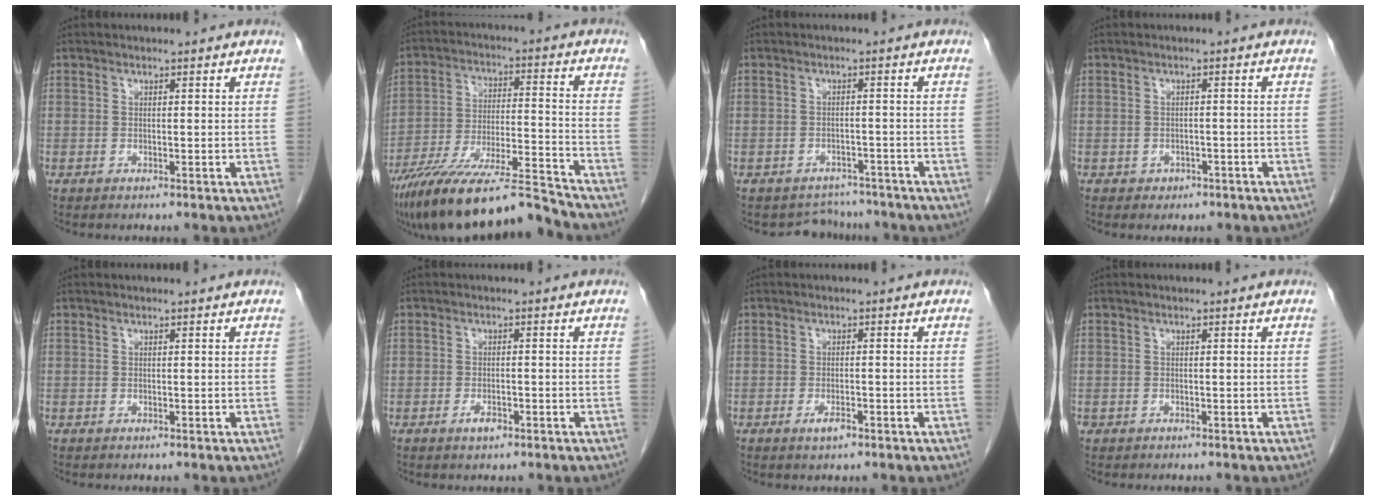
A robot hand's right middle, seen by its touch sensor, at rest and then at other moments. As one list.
[{"total": 16.9, "force": [-14.9, 0.2, 7.9], "torque": [-0.142, -0.001, -0.263]}, {"total": 4.4, "force": [-3.9, 1.7, -0.9], "torque": [0.010, 0.013, -0.053]}, {"total": 1.7, "force": [-1.0, 1.3, 0.3], "torque": [-0.014, 0.004, -0.007]}, {"total": 0.0}, {"total": 1.8, "force": [-1.1, 0.7, 1.3], "torque": [-0.028, -0.002, -0.016]}, {"total": 2.0, "force": [-1.2, 0.6, 1.5], "torque": [-0.031, -0.002, -0.017]}, {"total": 1.1, "force": [-0.8, 0.6, 0.2], "torque": [-0.011, 0.001, -0.012]}]